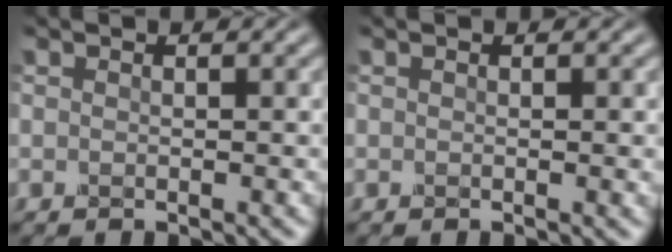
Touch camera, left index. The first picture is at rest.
{"total": 0.8, "force": [-0.1, 0.3, 0.7], "torque": [-0.009, 0.000, -0.001]}